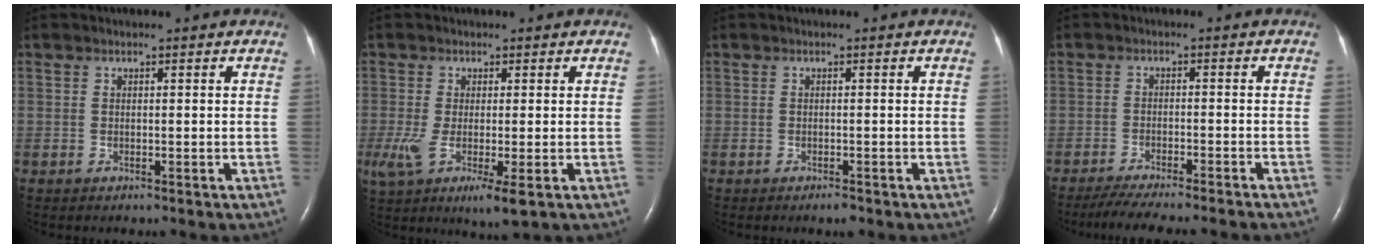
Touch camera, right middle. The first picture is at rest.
{"total": 8.2, "force": [-2.8, 1.7, 7.5], "torque": [-0.138, -0.025, -0.045]}
{"total": 0.9, "force": [-0.7, 0.1, 0.5], "torque": [-0.008, 0.000, -0.009]}
{"total": 10.3, "force": [-9.0, -0.1, 4.9], "torque": [-0.061, -0.022, -0.136]}